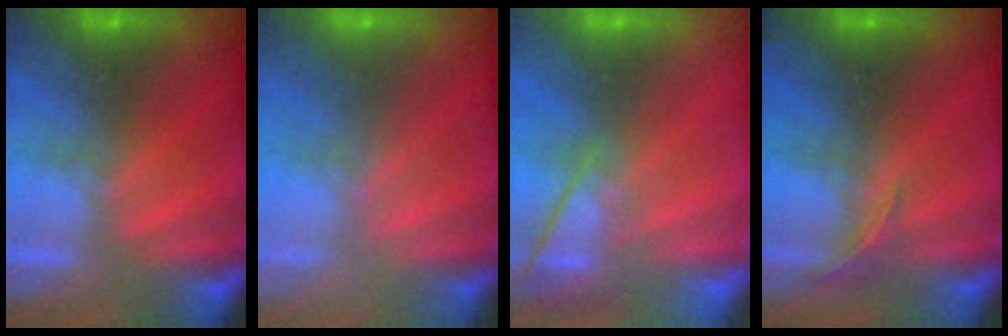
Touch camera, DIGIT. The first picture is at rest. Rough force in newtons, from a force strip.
{"total": 1.7}
{"total": 4.4}
{"total": 2.9}